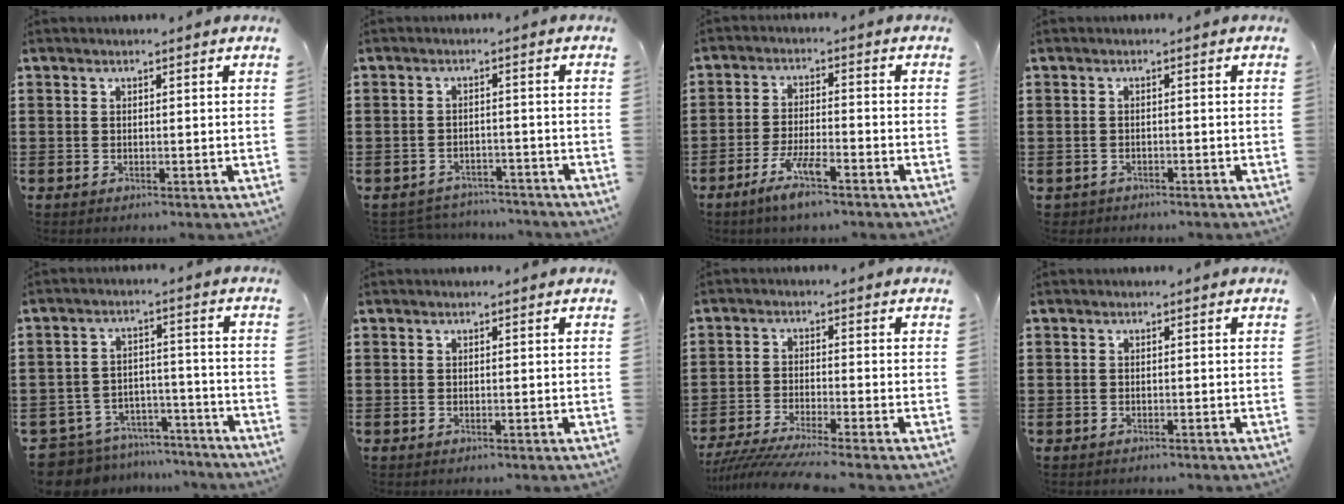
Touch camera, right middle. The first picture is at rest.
{"total": 2.9, "force": [-2.8, 0.5, 0.0], "torque": [-0.006, 0.000, -0.061]}
{"total": 5.8, "force": [-4.0, 0.8, 4.2], "torque": [-0.088, -0.008, -0.074]}
{"total": 1.2, "force": [-1.1, 0.4, -0.1], "torque": [-0.004, 0.001, -0.025]}
{"total": 7.5, "force": [-7.3, 1.6, 0.8], "torque": [-0.035, 0.017, -0.150]}
{"total": 0.0}
{"total": 4.9, "force": [-4.5, -0.4, 1.9], "torque": [-0.053, -0.023, -0.093]}
{"total": 0.7, "force": [-0.5, 0.4, -0.1], "torque": [0.001, 0.004, -0.012]}